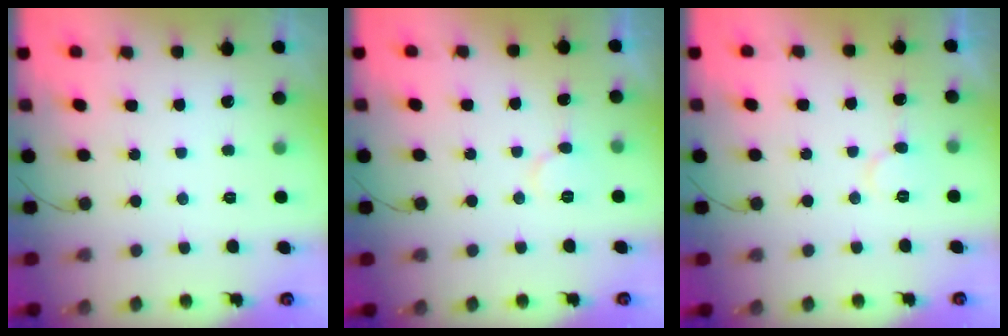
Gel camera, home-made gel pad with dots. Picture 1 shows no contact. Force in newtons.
{"total": 5.6, "press": 5.6, "slide": 0.5}
{"total": 7.3, "press": 7.2, "slide": 0.4}